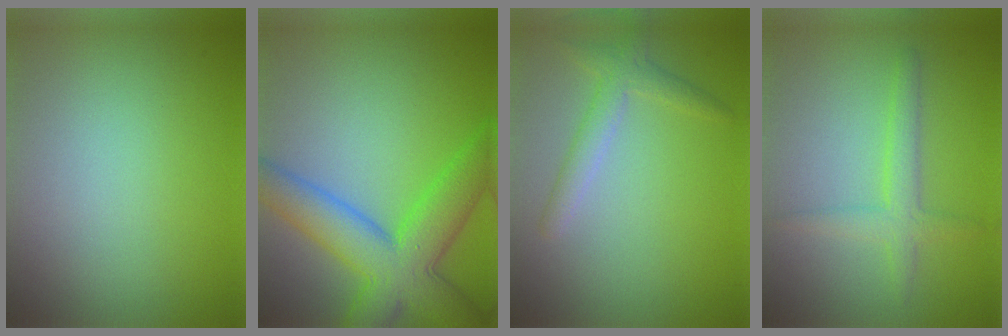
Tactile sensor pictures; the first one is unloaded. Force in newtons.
{"total": 8.8, "press": 8.8, "slide": 0.4}
{"total": 2.3, "press": 2.3, "slide": 0.1}
{"total": 2.6, "press": 2.6, "slide": 0.1}